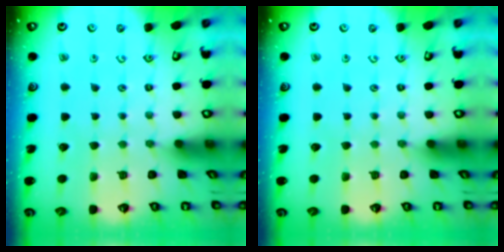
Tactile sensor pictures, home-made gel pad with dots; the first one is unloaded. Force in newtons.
{"total": 0.0}